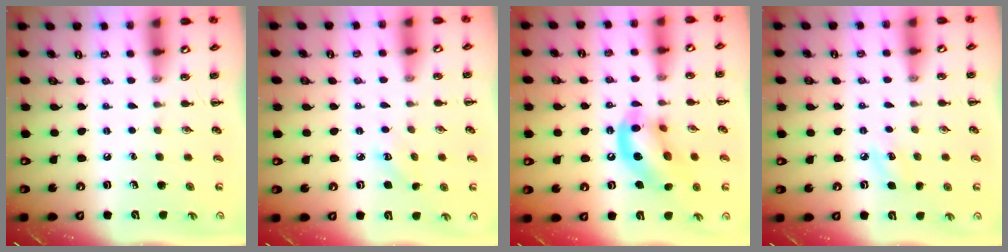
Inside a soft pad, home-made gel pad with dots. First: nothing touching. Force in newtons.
{"total": 2.1, "press": 2.0, "slide": 0.6}
{"total": 15.2, "press": 15.1, "slide": 2.0}
{"total": 6.0, "press": 5.7, "slide": 1.6}